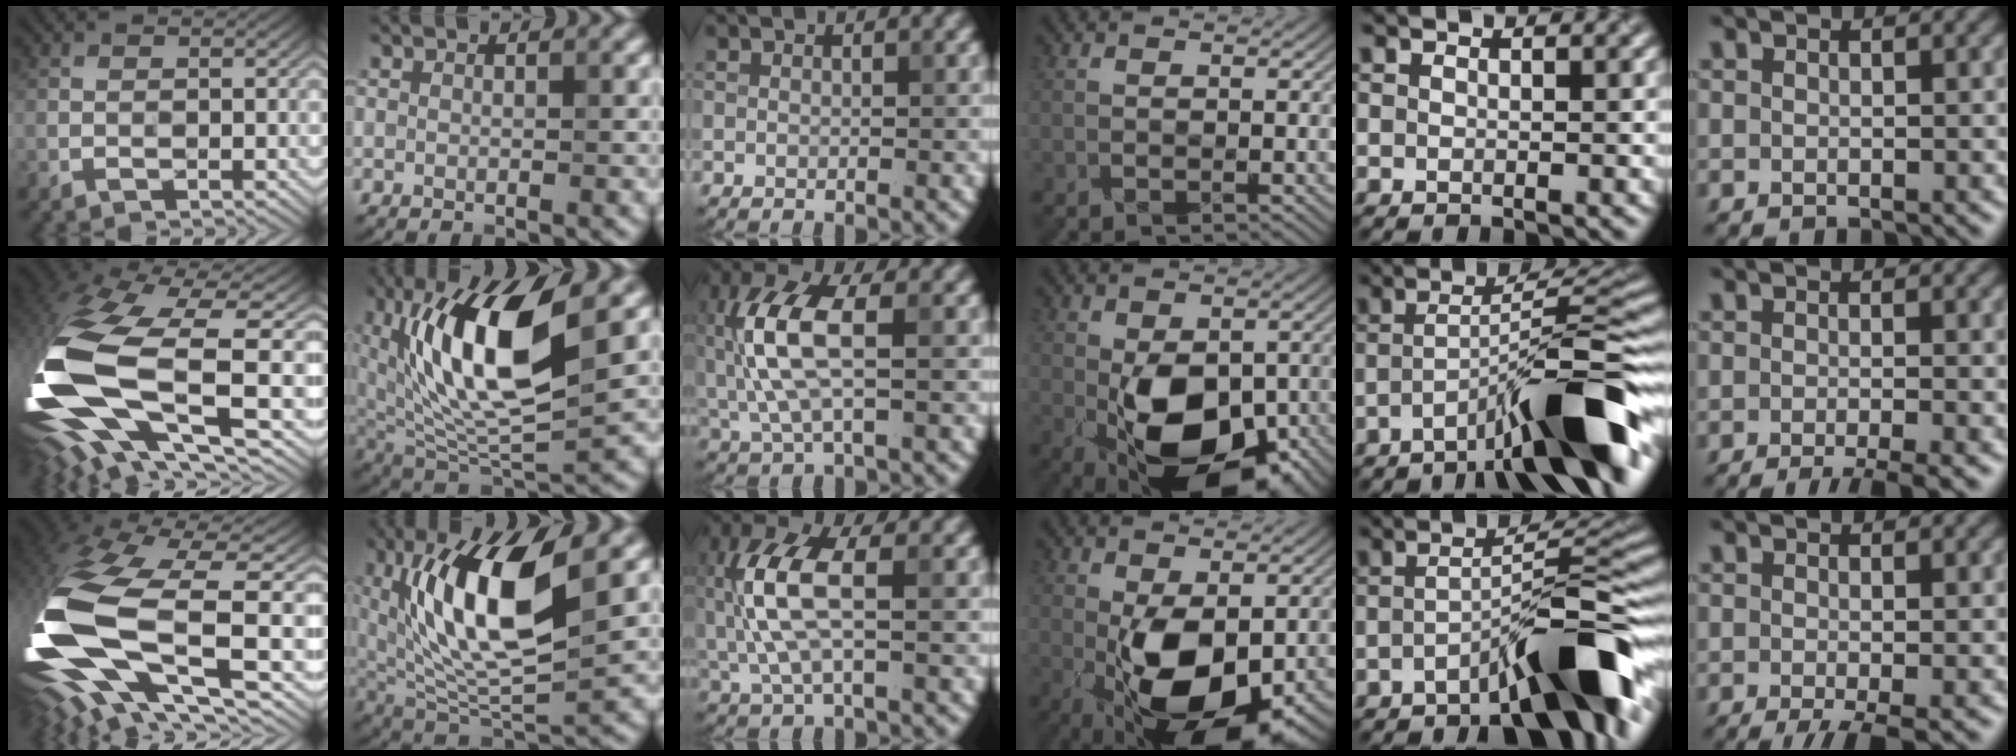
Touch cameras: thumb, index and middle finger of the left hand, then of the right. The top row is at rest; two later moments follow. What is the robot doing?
{"motion": "wrap", "object": "ethernet cable"}